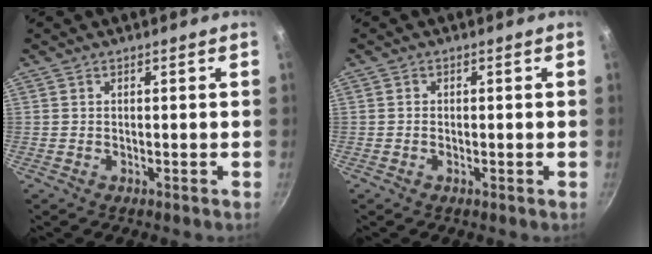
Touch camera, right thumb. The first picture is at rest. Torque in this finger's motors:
{"motor_torque": [2.62, 2.38, 0.01, -0.12, 0.00]}